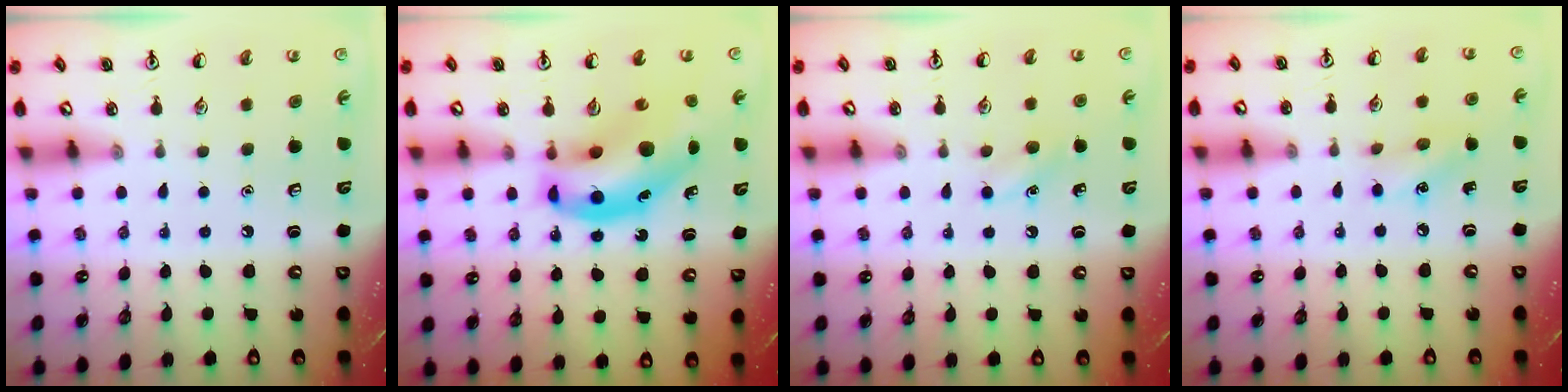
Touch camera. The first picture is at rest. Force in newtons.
{"total": 15.6, "press": 15.0, "slide": 4.3}
{"total": 5.8, "press": 5.7, "slide": 1.4}
{"total": 6.6, "press": 6.3, "slide": 1.9}